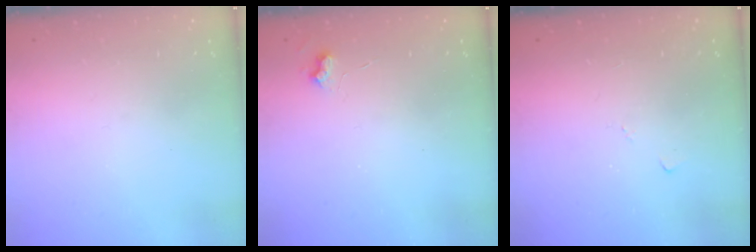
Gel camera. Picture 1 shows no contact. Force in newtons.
{"total": 3.3, "press": 3.3, "slide": 0.5}
{"total": 6.1, "press": 6.0, "slide": 0.6}